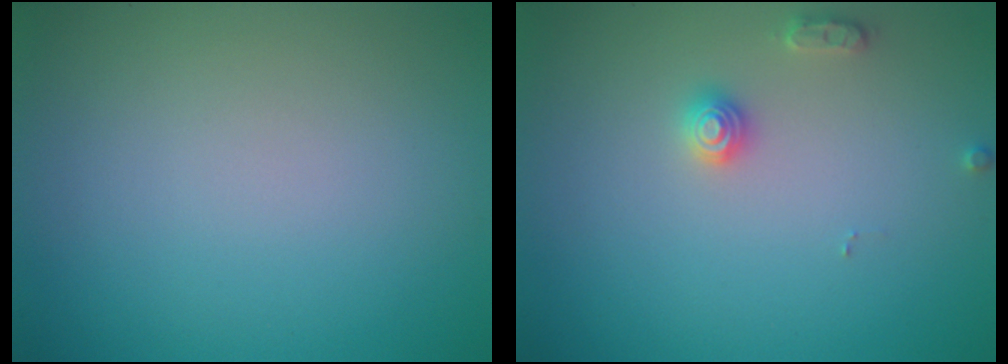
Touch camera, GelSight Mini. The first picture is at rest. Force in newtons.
{"total": 1.7, "press": 1.7, "slide": 0.3}